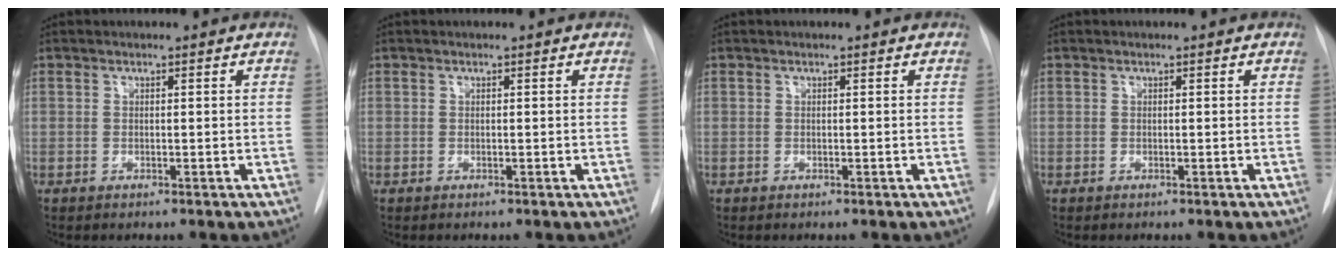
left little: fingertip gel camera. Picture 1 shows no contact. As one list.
[{"total": 0.0}, {"total": 0.0}, {"total": 0.0}]